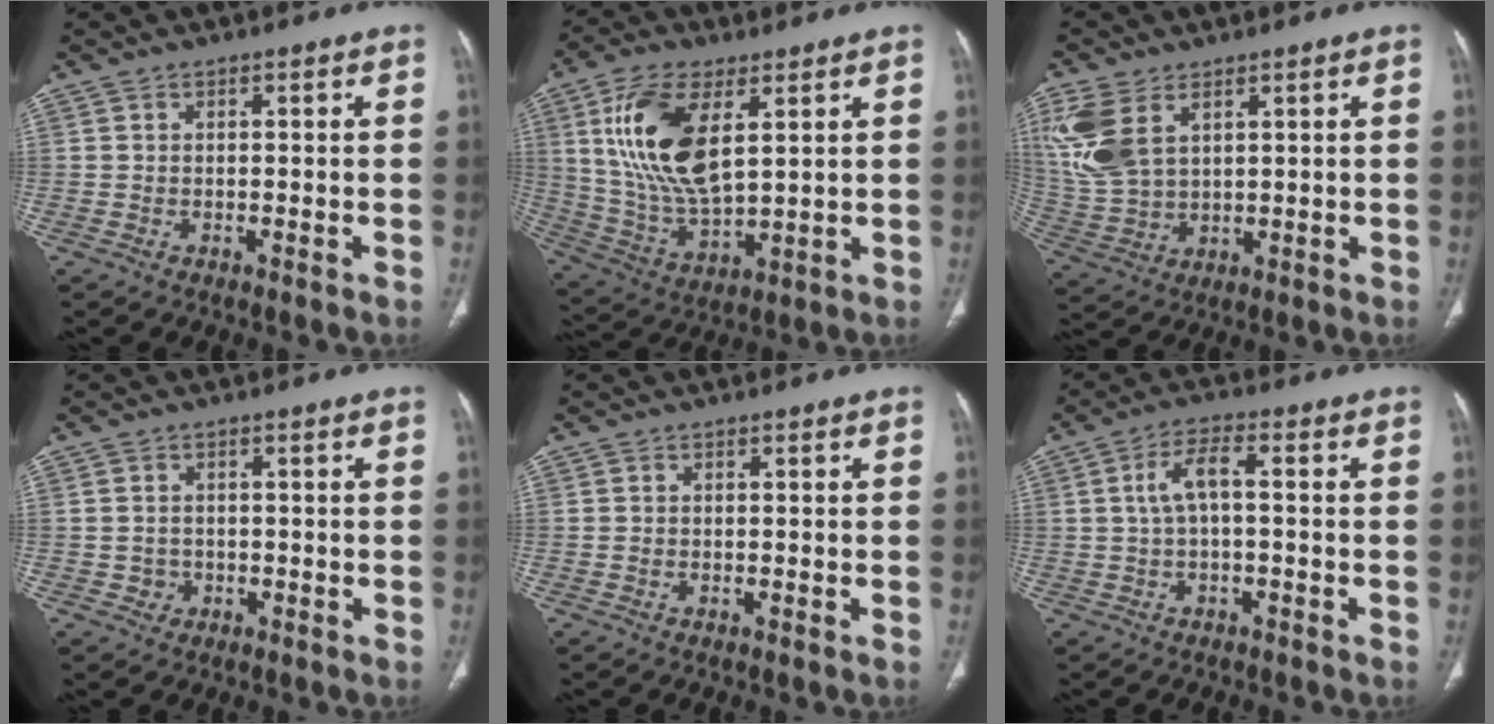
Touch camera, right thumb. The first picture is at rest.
{"total": 17.2, "force": [5.5, 8.0, 14.2], "torque": [-0.279, -0.021, 0.115]}
{"total": 12.2, "force": [5.1, 7.2, 8.5], "torque": [-0.200, -0.007, 0.119]}
{"total": 1.9, "force": [-0.6, 1.8, 0.3], "torque": [0.001, 0.007, -0.006]}
{"total": 0.0}
{"total": 5.0, "force": [0.2, 1.9, 4.6], "torque": [-0.099, 0.020, 0.000]}